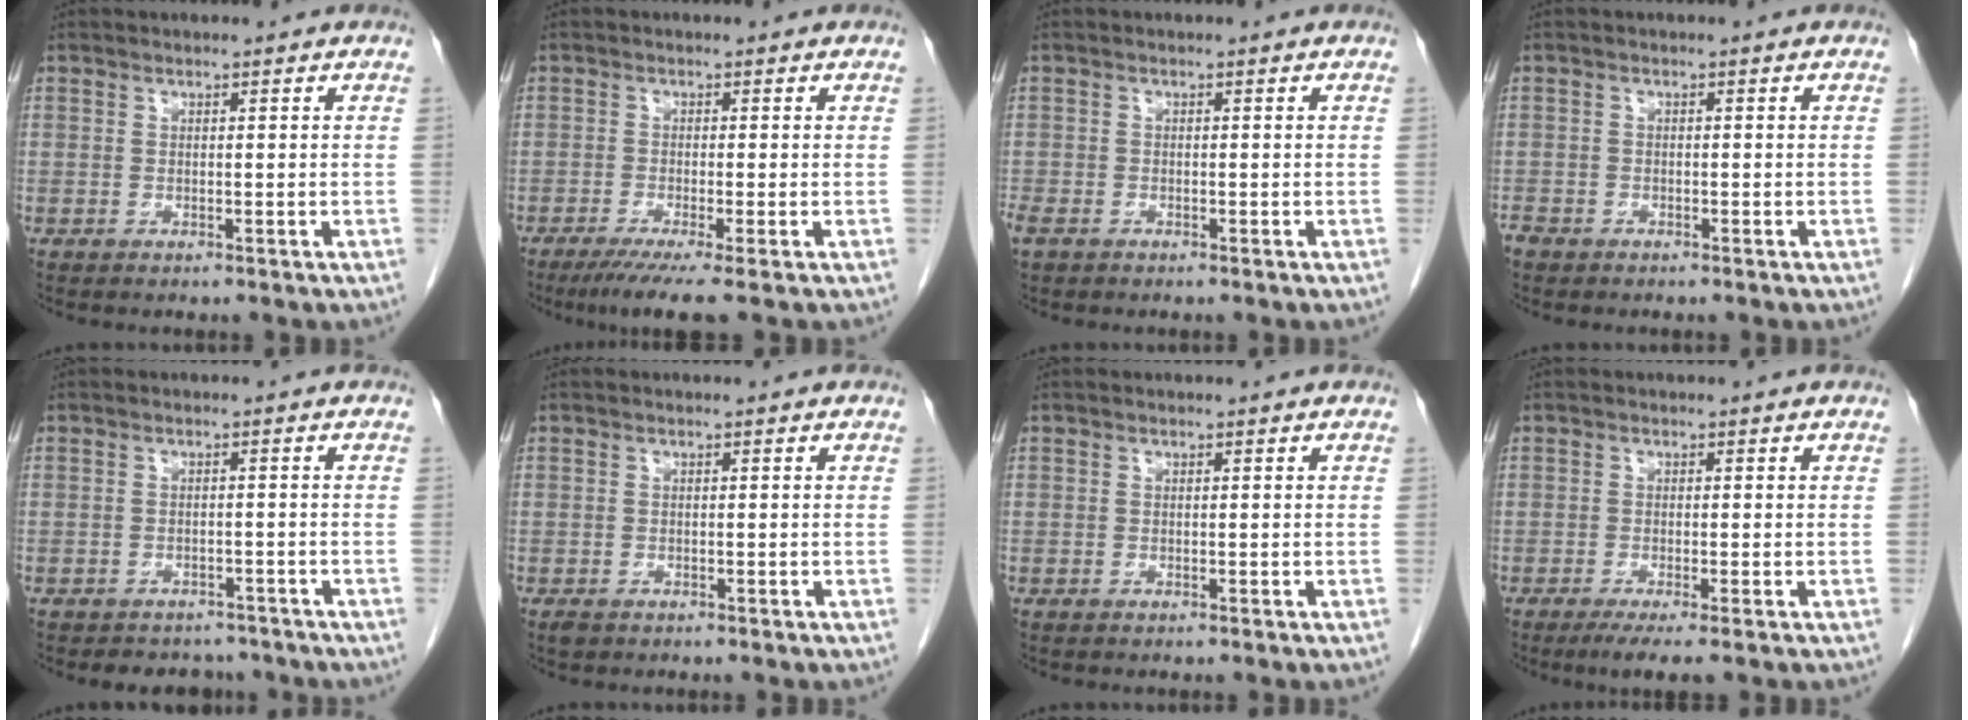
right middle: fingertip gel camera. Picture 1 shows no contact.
{"total": 5.3, "force": [-3.7, -0.5, 3.9], "torque": [-0.059, -0.016, -0.064]}
{"total": 2.3, "force": [-1.5, 1.3, 1.2], "torque": [-0.030, -0.006, -0.026]}
{"total": 1.7, "force": [-1.4, 0.9, 0.4], "torque": [-0.010, 0.000, -0.024]}
{"total": 5.3, "force": [-4.7, 2.4, 0.4], "torque": [-0.002, 0.006, -0.055]}
{"total": 0.9, "force": [-0.6, 0.5, 0.4], "torque": [-0.013, -0.001, -0.008]}
{"total": 0.0}
{"total": 3.4, "force": [-2.2, 0.1, 2.6], "torque": [-0.042, -0.012, -0.037]}